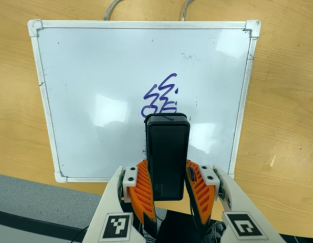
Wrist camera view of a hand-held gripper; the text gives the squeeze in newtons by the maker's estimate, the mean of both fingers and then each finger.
{"total": 8.3, "left": 6.7, "right": 9.9}